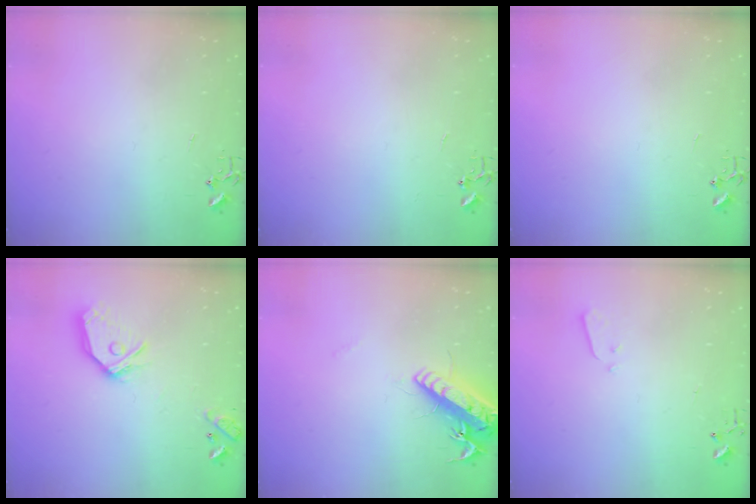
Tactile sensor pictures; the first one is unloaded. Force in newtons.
{"total": 0.0}
{"total": 0.0}
{"total": 15.0, "press": 14.9, "slide": 2.2}
{"total": 16.5, "press": 16.2, "slide": 3.1}
{"total": 2.2, "press": 2.1, "slide": 0.3}